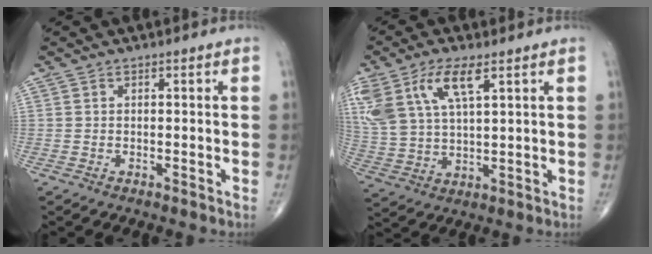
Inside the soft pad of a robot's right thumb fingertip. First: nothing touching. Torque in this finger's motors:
{"motor_torque": [0.06, 0.25, 1.20, 0.86, 0.20]}